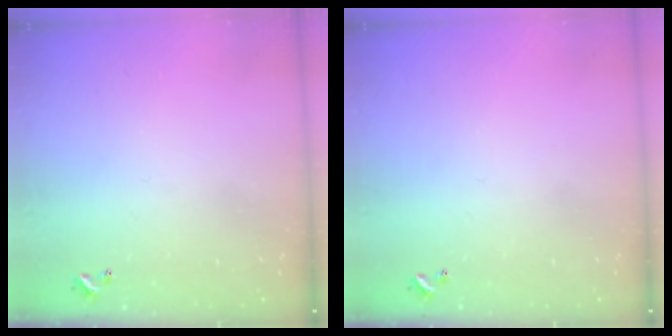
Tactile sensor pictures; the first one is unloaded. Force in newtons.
{"total": 0.0}